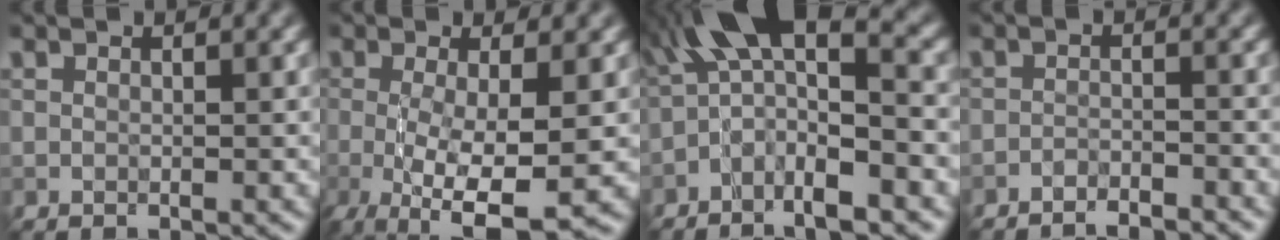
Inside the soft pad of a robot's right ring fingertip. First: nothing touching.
{"total": 7.9, "force": [-2.0, 2.2, 7.4], "torque": [-0.122, -0.013, -0.026]}
{"total": 8.7, "force": [-1.4, 2.7, 8.2], "torque": [-0.141, 0.031, -0.031]}
{"total": 3.3, "force": [-3.2, 0.3, 0.6], "torque": [-0.006, 0.003, -0.048]}